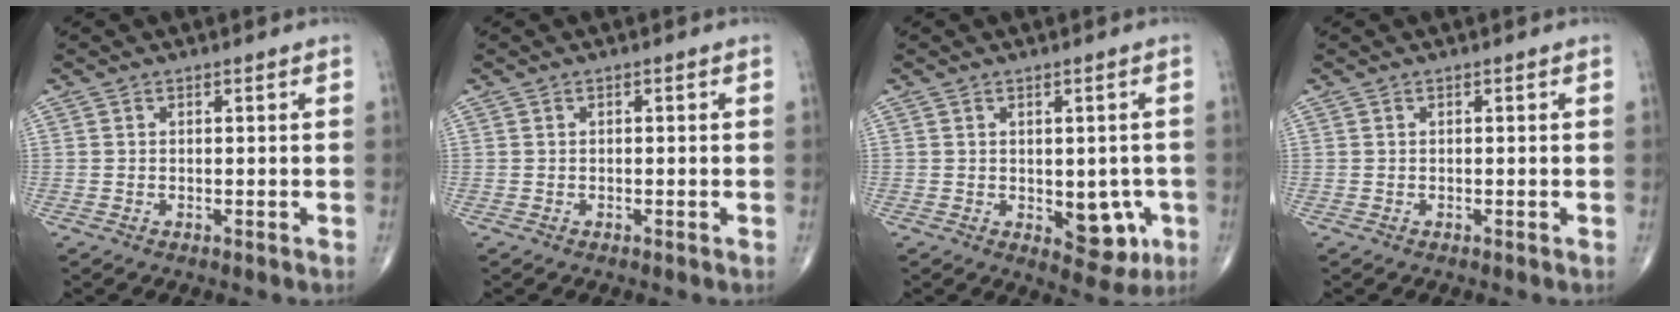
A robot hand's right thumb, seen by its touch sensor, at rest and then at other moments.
{"total": 0.0}
{"total": 7.3, "force": [-1.6, 4.3, 5.7], "torque": [-0.030, 0.000, -0.009]}
{"total": 0.0}